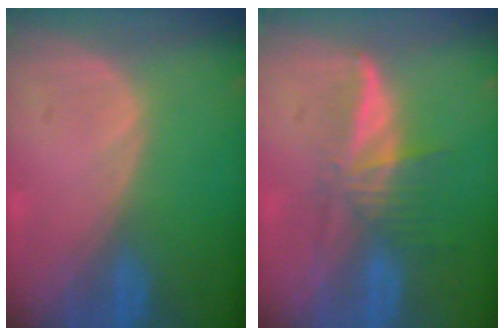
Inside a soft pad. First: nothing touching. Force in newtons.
{"total": 5.8, "press": 5.2, "slide": 2.6}